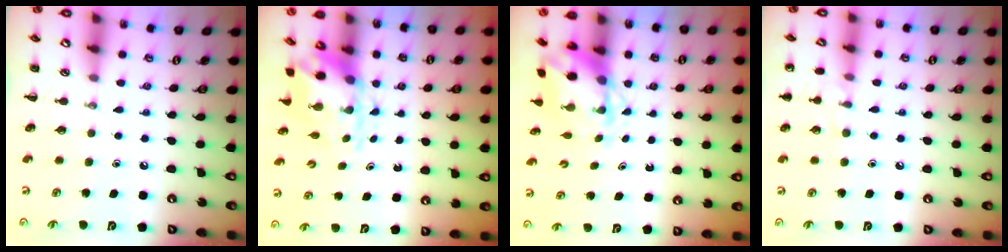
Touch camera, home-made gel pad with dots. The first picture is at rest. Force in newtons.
{"total": 5.6, "press": 5.5, "slide": 1.0}
{"total": 4.8, "press": 4.8, "slide": 0.4}
{"total": 7.2, "press": 7.0, "slide": 1.7}